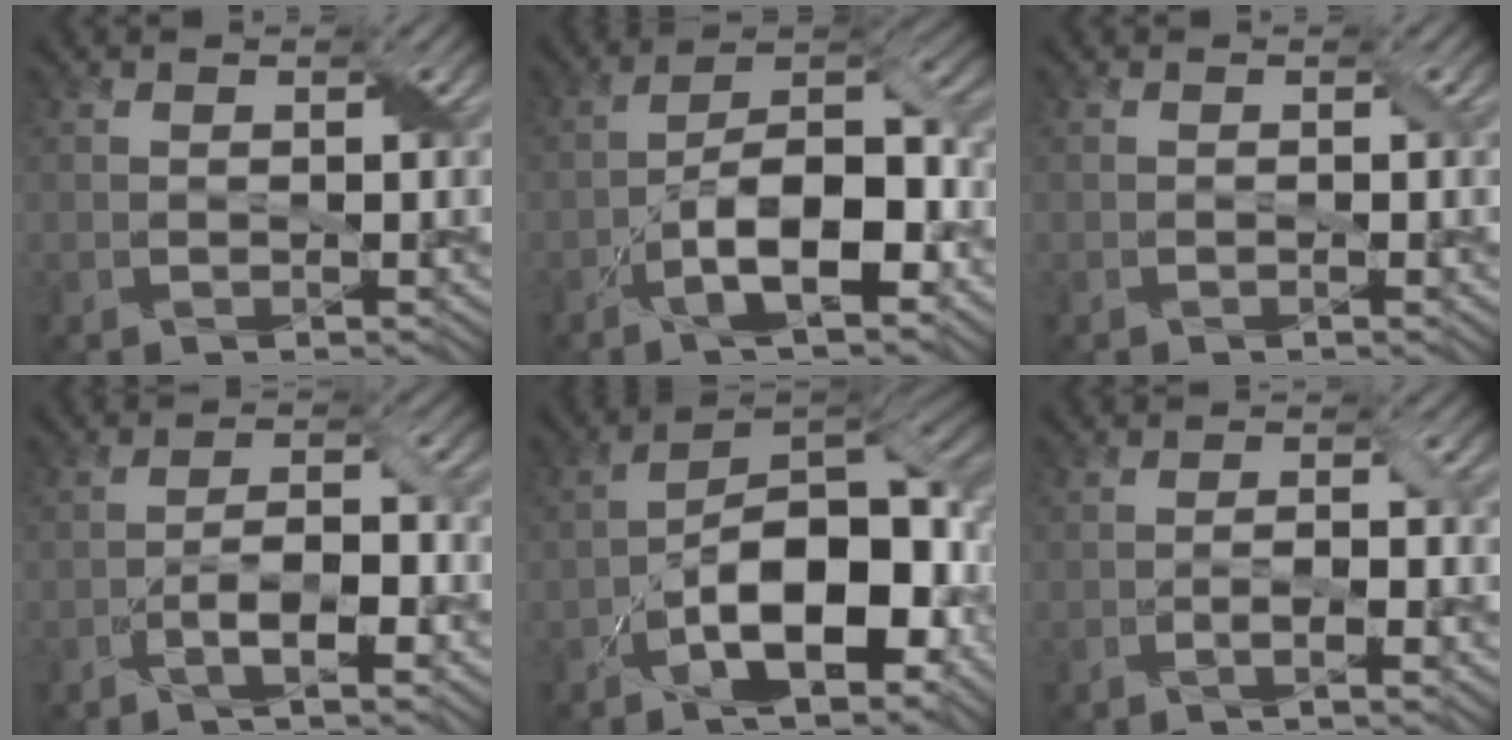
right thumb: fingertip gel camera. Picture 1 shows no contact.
{"total": 11.5, "force": [-5.0, 4.3, 9.4], "torque": [-0.155, 0.008, -0.092]}
{"total": 0.7, "force": [-0.3, 0.0, 0.6], "torque": [-0.012, 0.001, -0.004]}
{"total": 5.9, "force": [-2.9, 1.5, 5.0], "torque": [-0.089, 0.012, -0.054]}
{"total": 15.4, "force": [-5.4, 7.3, 12.5], "torque": [-0.193, -0.011, -0.097]}
{"total": 3.1, "force": [-1.5, 0.4, 2.7], "torque": [-0.051, 0.010, -0.030]}